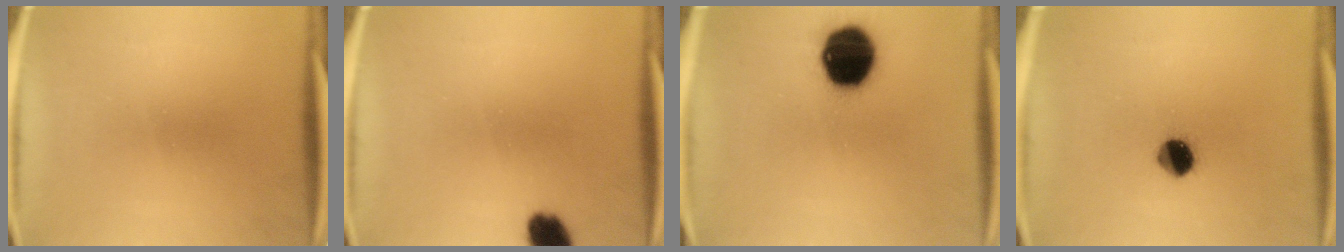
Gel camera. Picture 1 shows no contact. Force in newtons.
{"total": 5.4}
{"total": 17.5}
{"total": 6.5}